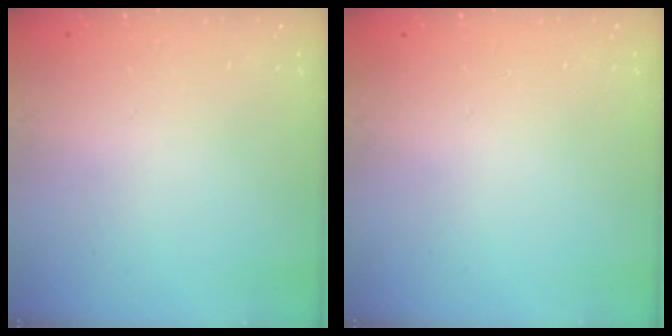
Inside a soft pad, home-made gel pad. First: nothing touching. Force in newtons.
{"total": 0.0}